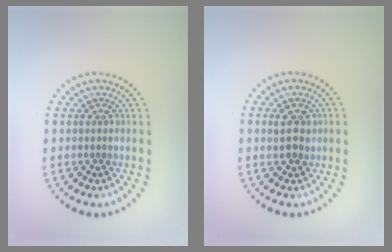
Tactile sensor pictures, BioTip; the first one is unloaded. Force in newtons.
{"total": 2.4, "press": 2.3, "slide": 0.7}